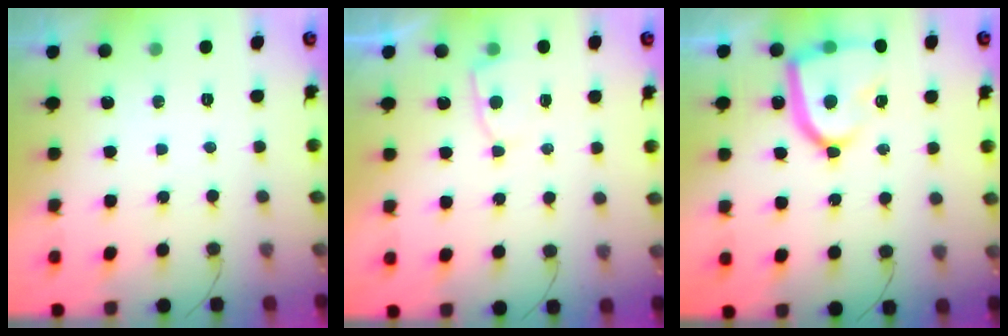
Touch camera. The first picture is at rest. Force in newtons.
{"total": 4.9, "press": 4.9, "slide": 0.1}
{"total": 15.5, "press": 15.5, "slide": 1.0}